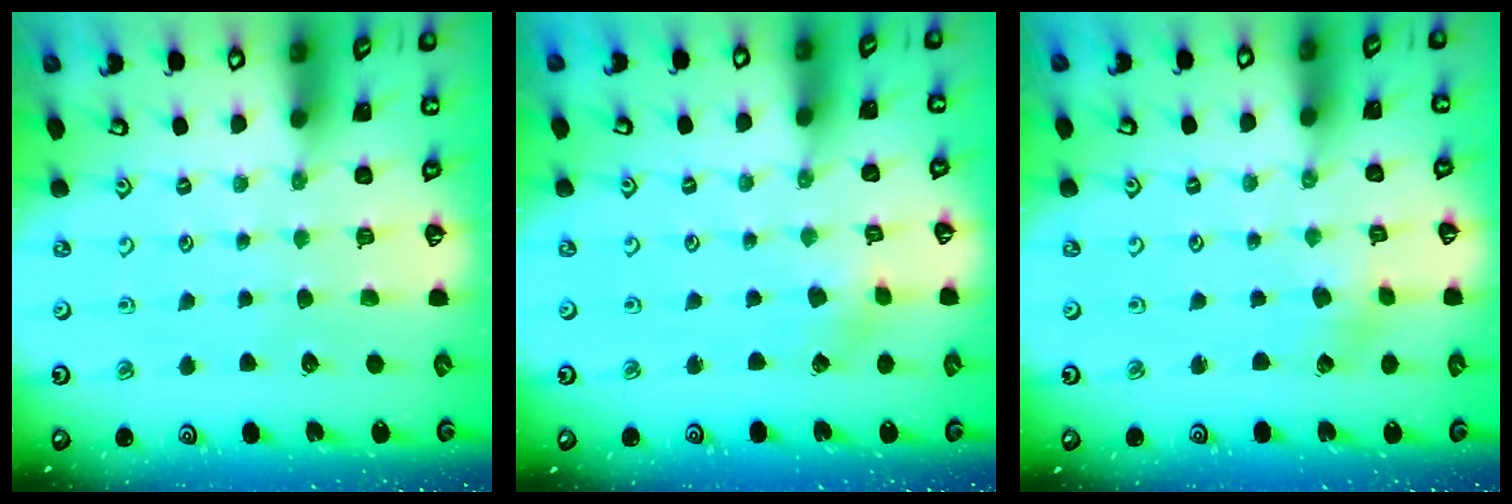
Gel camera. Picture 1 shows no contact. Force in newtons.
{"total": 1.8, "press": 1.8, "slide": 0.2}
{"total": 1.9, "press": 1.9, "slide": 0.2}